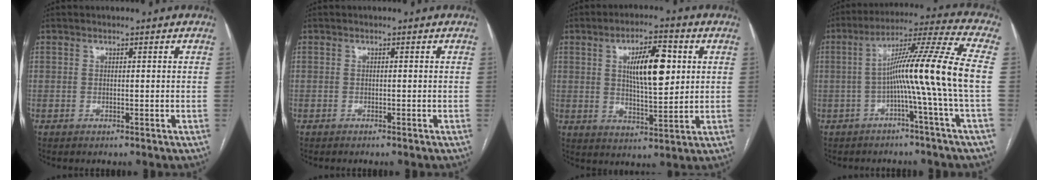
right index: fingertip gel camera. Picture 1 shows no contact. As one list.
[{"total": 0.7, "force": [-0.7, -0.1, 0.2], "torque": [-0.003, 0.000, -0.010]}, {"total": 10.2, "force": [2.5, 2.9, 9.5], "torque": [-0.158, 0.007, 0.045]}, {"total": 13.2, "force": [-2.0, -3.0, 12.7], "torque": [-0.201, 0.016, -0.041]}]